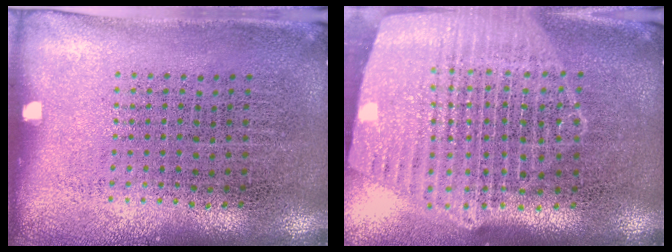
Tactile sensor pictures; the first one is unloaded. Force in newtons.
{"total": 2.2, "press": 2.0, "slide": 1.0}